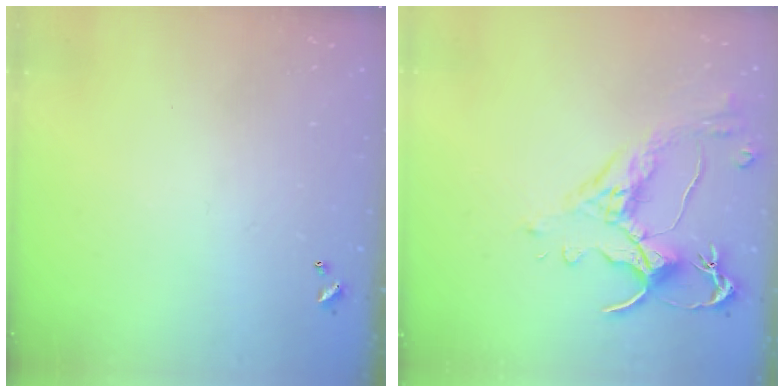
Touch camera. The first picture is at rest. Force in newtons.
{"total": 2.5, "press": 2.1, "slide": 1.2}